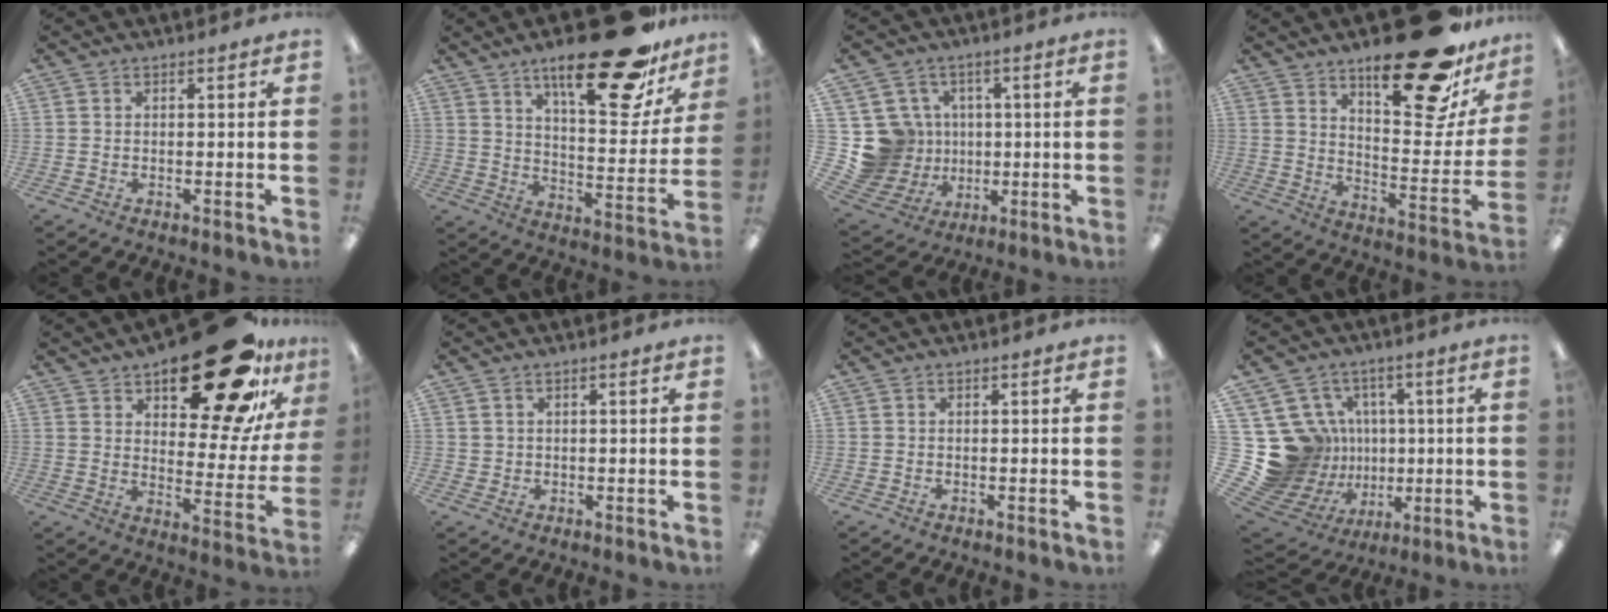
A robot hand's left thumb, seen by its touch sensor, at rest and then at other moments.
{"total": 25.3, "force": [17.6, 7.7, 16.4], "torque": [-0.235, -0.107, 0.282]}
{"total": 13.2, "force": [1.2, 12.8, 3.0], "torque": [-0.096, -0.010, 0.039]}
{"total": 25.2, "force": [17.6, 8.6, 15.9], "torque": [-0.208, -0.120, 0.285]}
{"total": 25.3, "force": [18.0, 9.7, 14.9], "torque": [-0.192, -0.117, 0.291]}
{"total": 1.3, "force": [0.7, 1.1, 0.1], "torque": [-0.004, 0.003, 0.013]}
{"total": 0.0}
{"total": 20.3, "force": [1.4, 19.3, 6.0], "torque": [-0.129, -0.020, 0.090]}